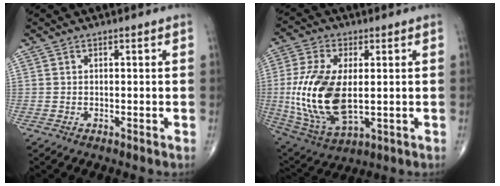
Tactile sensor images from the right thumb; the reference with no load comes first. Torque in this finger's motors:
{"motor_torque": [2.14, 2.32, 1.57, -1.18, 0.53]}